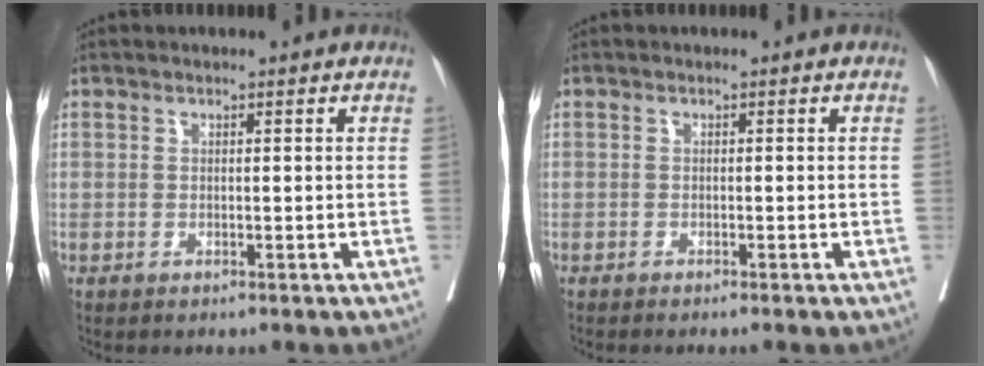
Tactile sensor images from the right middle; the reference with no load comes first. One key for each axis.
{"total": 1.7, "fx": -1.4, "fy": -0.1, "fz": 1.0, "tx": -0.012, "ty": 0.000, "tz": -0.019}